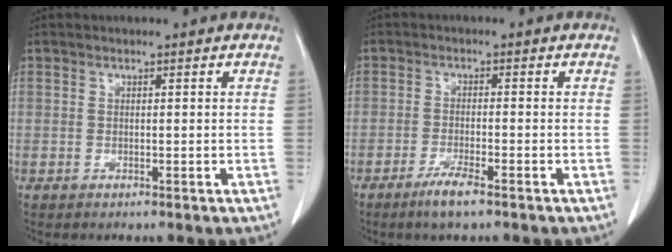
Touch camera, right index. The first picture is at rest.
{"total": 3.9, "force": [-2.7, 0.2, 2.9], "torque": [-0.059, -0.007, -0.051]}